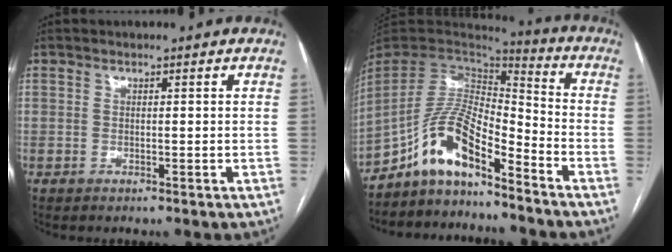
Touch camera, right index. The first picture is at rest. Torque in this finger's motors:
{"motor_torque": [1.11, -1.03, 0.81, 0.21]}